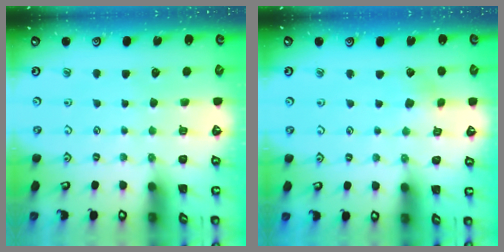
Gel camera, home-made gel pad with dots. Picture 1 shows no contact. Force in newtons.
{"total": 2.8, "press": 2.7, "slide": 0.4}